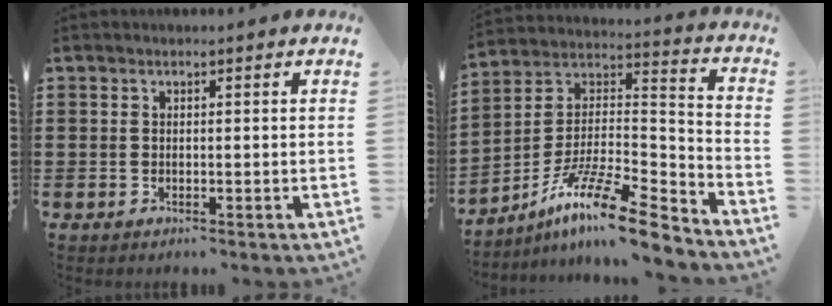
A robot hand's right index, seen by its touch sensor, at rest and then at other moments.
{"total": 12.9, "force": [-9.6, 2.0, 8.4], "torque": [-0.155, 0.015, -0.184]}